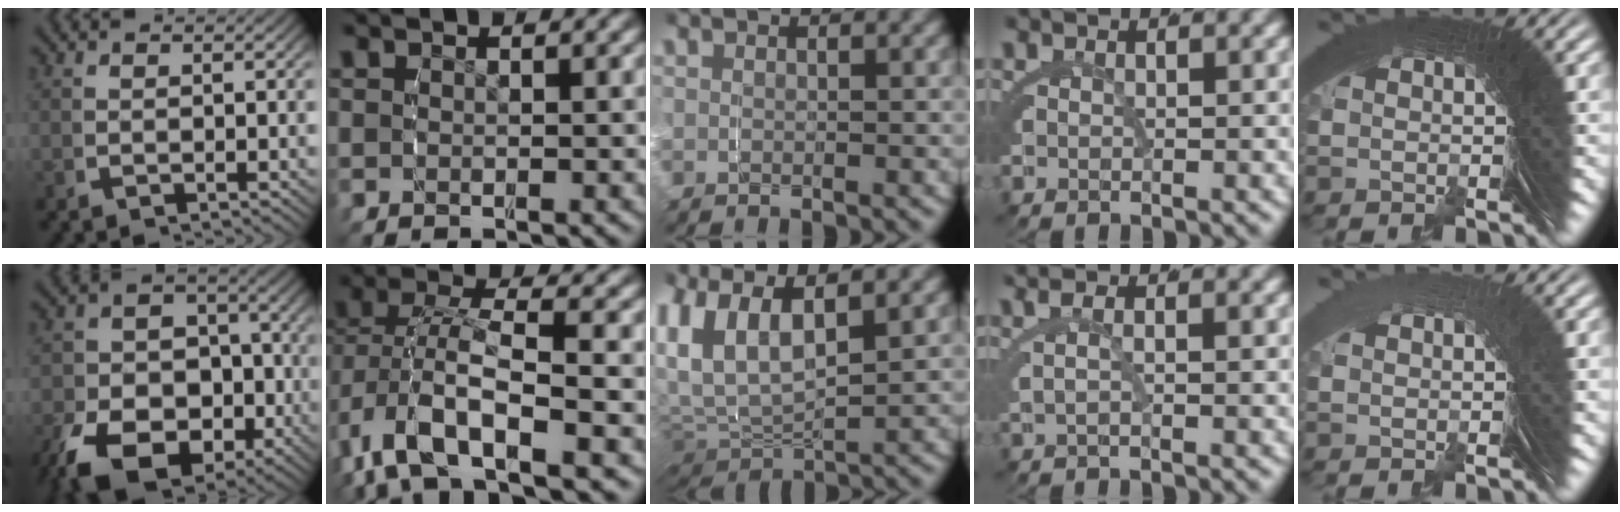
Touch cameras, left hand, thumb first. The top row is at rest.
{"thumb": {"total": 13.1, "force": [-3.8, 9.8, 7.8], "torque": [-0.158, -0.054, -0.047]}, "index": {"total": 6.5, "force": [-1.6, 3.7, 5.1], "torque": [-0.119, -0.008, -0.025]}, "middle": {"total": 11.7, "force": [2.4, 8.8, 7.3], "torque": [-0.203, -0.004, 0.037]}, "ring": {"total": 1.7, "force": [0.2, 0.2, 1.6], "torque": [-0.030, 0.011, 0.001]}, "little": {"total": 1.7, "force": [-0.7, -1.0, -1.2], "torque": [0.026, 0.006, -0.009]}}